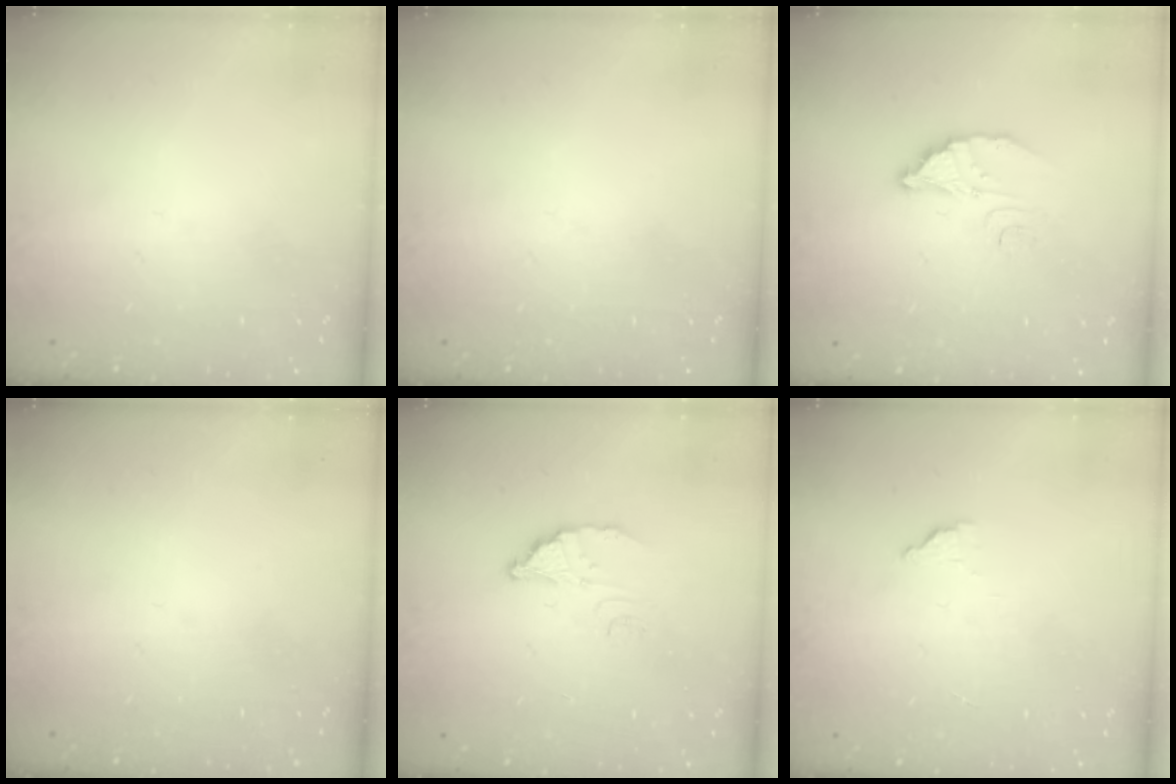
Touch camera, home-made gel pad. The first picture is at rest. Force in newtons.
{"total": 0.0}
{"total": 4.1, "press": 4.1, "slide": 0.1}
{"total": 0.0}
{"total": 2.8, "press": 2.8, "slide": 0.2}
{"total": 2.6, "press": 2.6, "slide": 0.3}